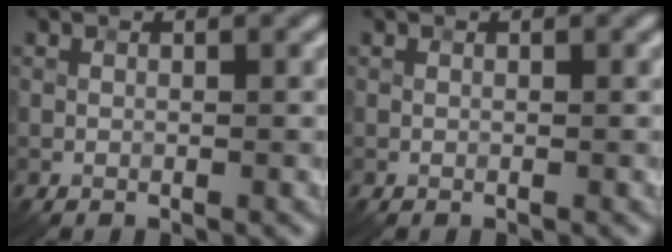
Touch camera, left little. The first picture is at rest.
{"total": 0.0}